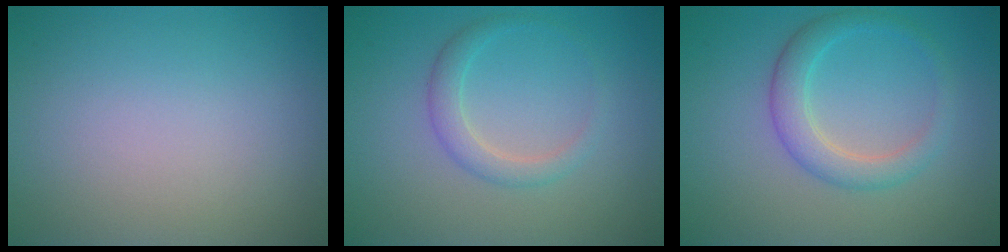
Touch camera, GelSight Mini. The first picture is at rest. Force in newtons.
{"total": 2.1, "press": 2.1, "slide": 0.1}
{"total": 3.0, "press": 3.0, "slide": 0.1}